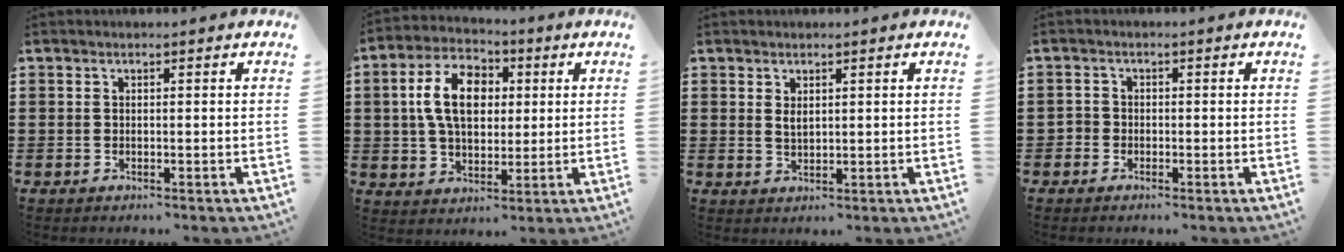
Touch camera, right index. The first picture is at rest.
{"total": 10.3, "force": [1.7, 6.5, 7.8], "torque": [-0.167, 0.016, 0.026]}
{"total": 1.5, "force": [0.7, 0.8, 1.1], "torque": [-0.025, 0.003, 0.012]}
{"total": 1.3, "force": [-1.0, 0.9, 0.1], "torque": [-0.005, 0.004, -0.022]}